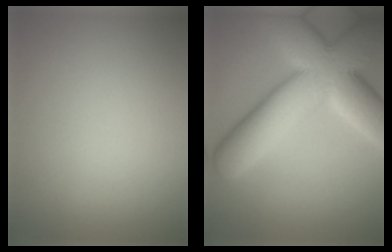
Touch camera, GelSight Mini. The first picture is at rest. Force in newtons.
{"total": 13.9, "press": 13.8, "slide": 1.0}